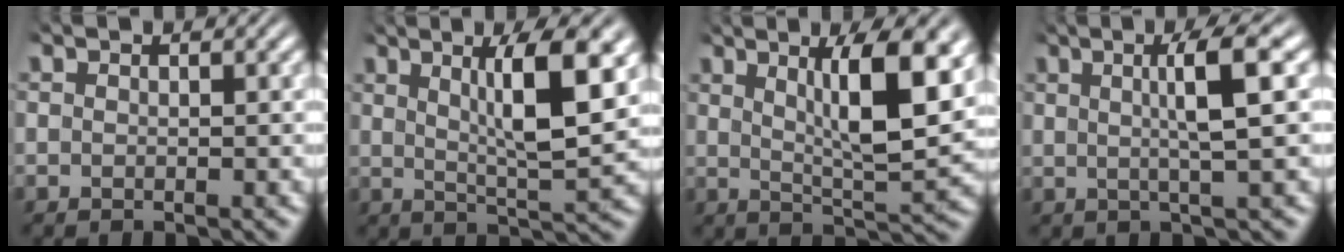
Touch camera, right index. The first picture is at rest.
{"total": 6.7, "force": [2.8, 0.9, 6.0], "torque": [-0.093, -0.001, 0.050]}
{"total": 7.6, "force": [3.0, 1.5, 6.9], "torque": [-0.107, -0.004, 0.053]}
{"total": 4.1, "force": [1.6, -0.3, 3.8], "torque": [-0.057, 0.010, 0.026]}